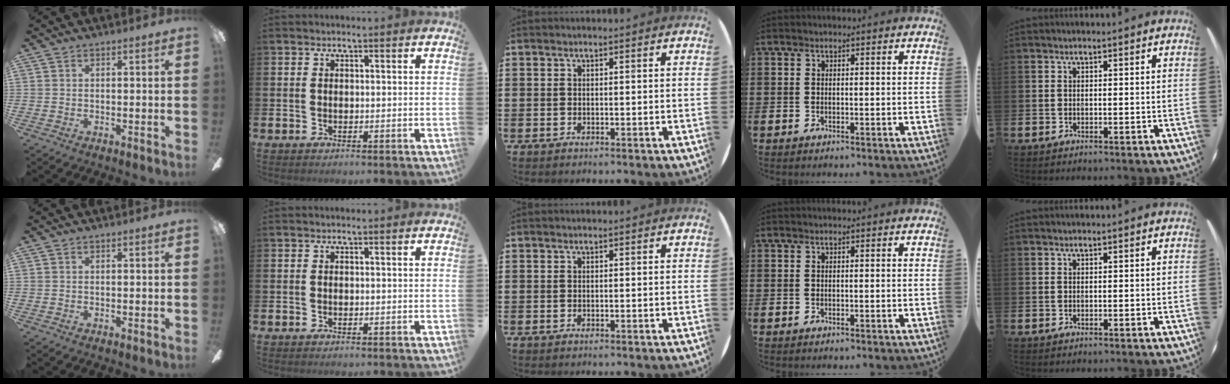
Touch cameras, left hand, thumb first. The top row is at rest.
{}